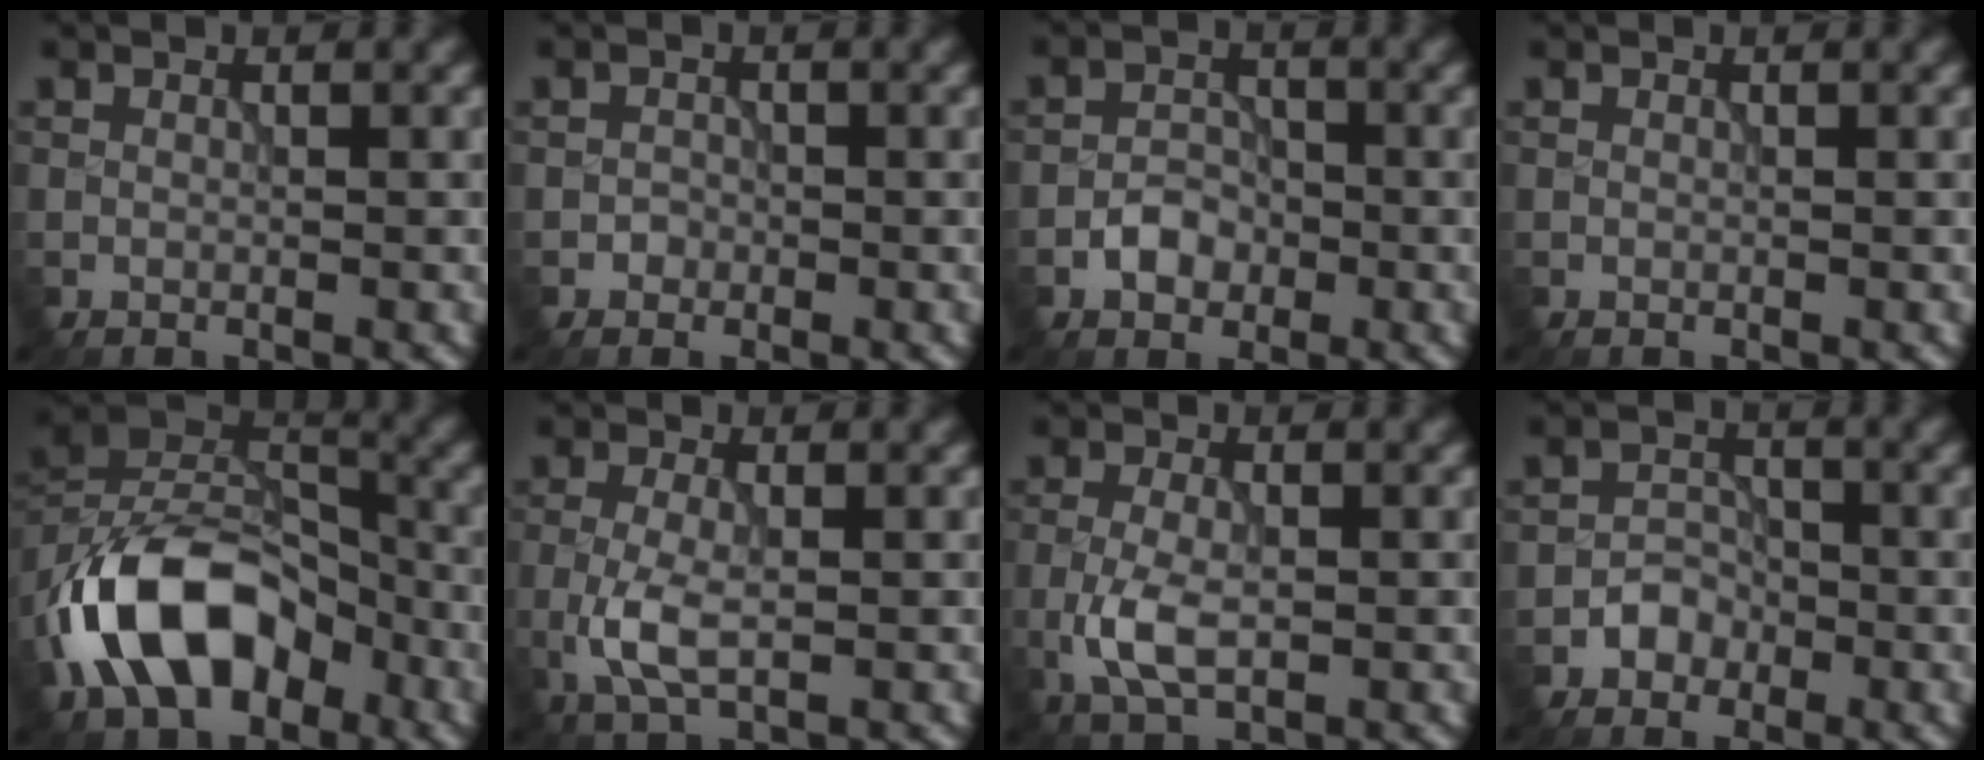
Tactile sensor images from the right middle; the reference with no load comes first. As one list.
[{"total": 0.7, "force": [-0.3, 0.7, 0.0], "torque": [0.005, 0.000, -0.005]}, {"total": 2.3, "force": [-1.1, 1.7, 1.2], "torque": [-0.017, 0.005, -0.021]}, {"total": 0.0}, {"total": 11.3, "force": [-4.8, 6.9, 7.5], "torque": [-0.136, 0.014, -0.097]}, {"total": 3.5, "force": [-0.8, 1.4, 3.0], "torque": [-0.073, -0.005, -0.020]}, {"total": 3.8, "force": [-1.1, 1.8, 3.2], "torque": [-0.074, -0.005, -0.025]}, {"total": 1.9, "force": [-1.0, 1.5, 0.5], "torque": [0.000, 0.008, -0.019]}]